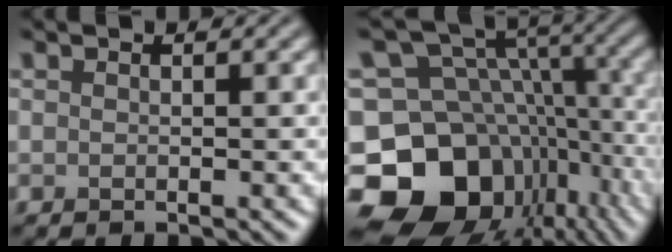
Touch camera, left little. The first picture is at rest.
{"total": 15.1, "force": [-5.8, 11.5, 7.9], "torque": [-0.153, 0.002, -0.093]}